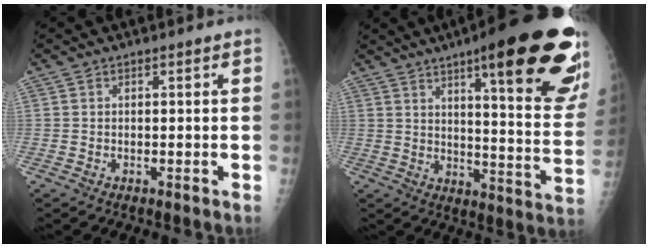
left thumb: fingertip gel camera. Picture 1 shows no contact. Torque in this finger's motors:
{"motor_torque": [3.04, 1.97, 1.82, -0.95, 0.47]}